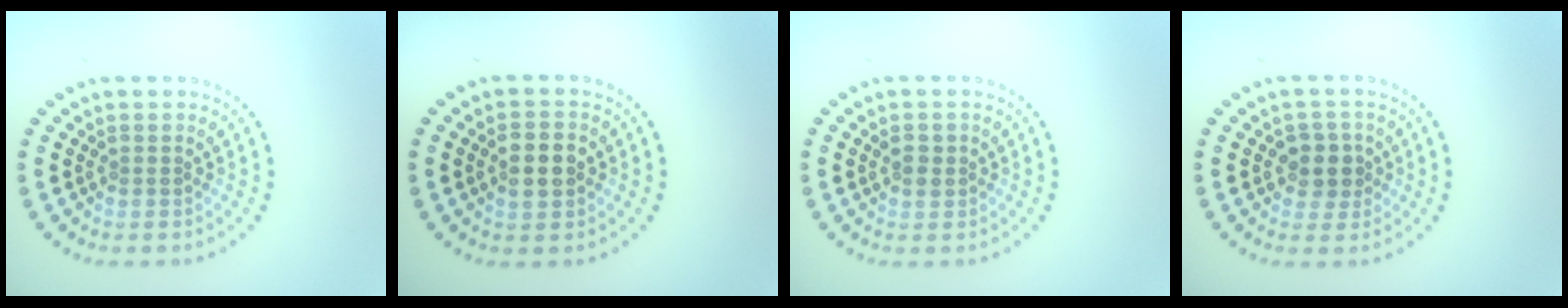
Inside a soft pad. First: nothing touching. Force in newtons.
{"total": 2.7, "press": 2.7, "slide": 0.2}
{"total": 1.5, "press": 1.4, "slide": 0.5}
{"total": 2.4, "press": 2.2, "slide": 1.0}